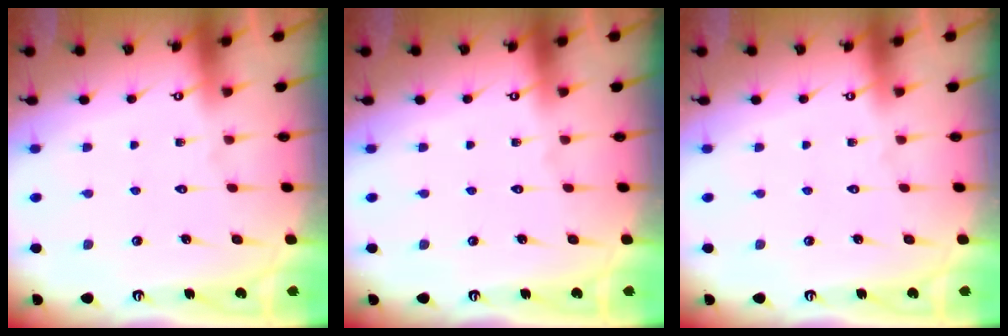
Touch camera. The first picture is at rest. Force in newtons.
{"total": 0.0}
{"total": 0.0}